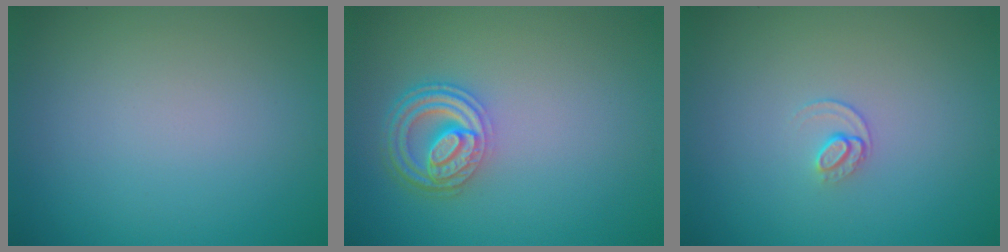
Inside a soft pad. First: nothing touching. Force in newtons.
{"total": 4.5, "press": 3.5, "slide": 2.8}
{"total": 1.0, "press": 0.6, "slide": 0.8}